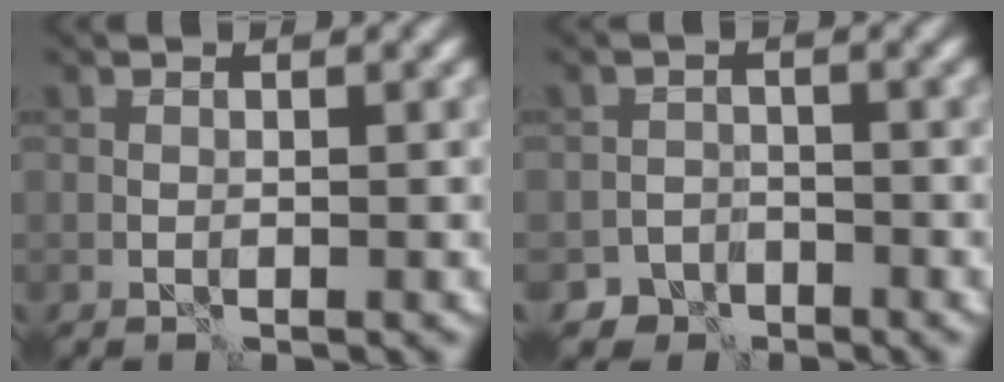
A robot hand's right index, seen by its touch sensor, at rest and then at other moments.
{"total": 2.9, "force": [-2.3, 1.7, 0.0], "torque": [0.018, 0.005, -0.038]}